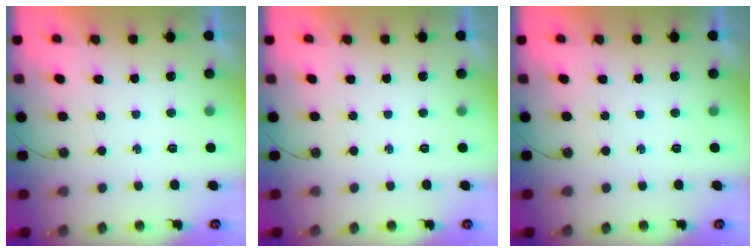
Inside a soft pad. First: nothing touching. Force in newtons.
{"total": 0.0}
{"total": 0.0}